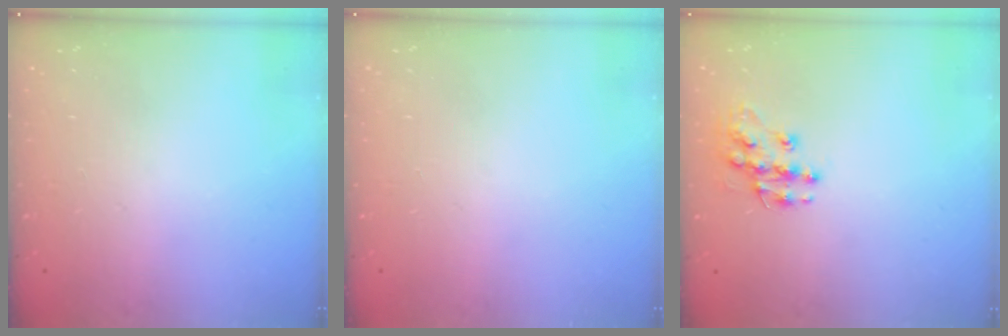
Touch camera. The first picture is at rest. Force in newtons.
{"total": 0.0}
{"total": 10.0, "press": 10.0, "slide": 0.6}